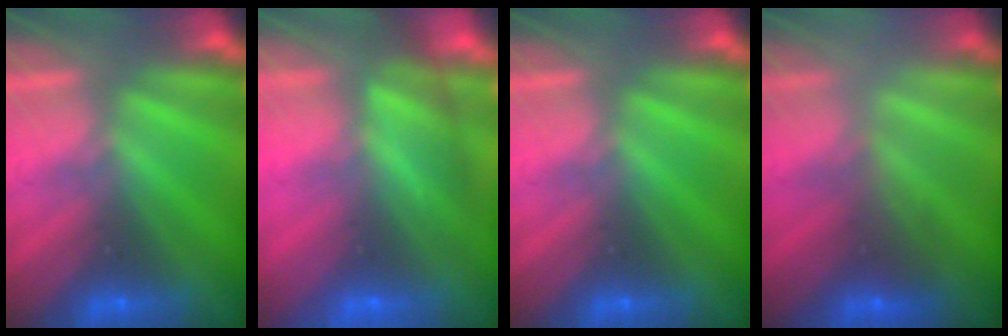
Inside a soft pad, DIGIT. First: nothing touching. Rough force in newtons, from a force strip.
{"total": 8.6}
{"total": 0.0}
{"total": 2.0}